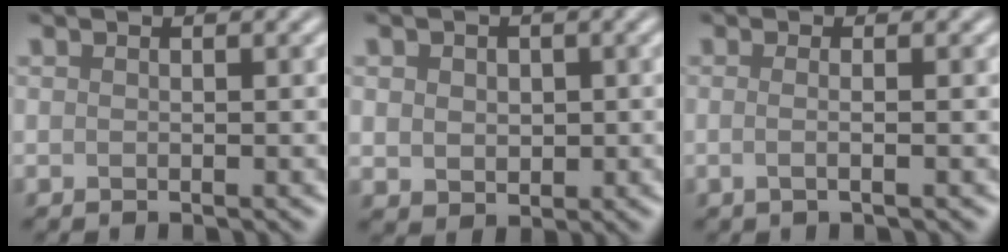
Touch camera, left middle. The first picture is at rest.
{"total": 2.4, "force": [0.4, 2.1, 1.2], "torque": [-0.022, 0.002, 0.003]}
{"total": 1.9, "force": [0.0, 0.8, 1.7], "torque": [-0.016, -0.005, -0.018]}